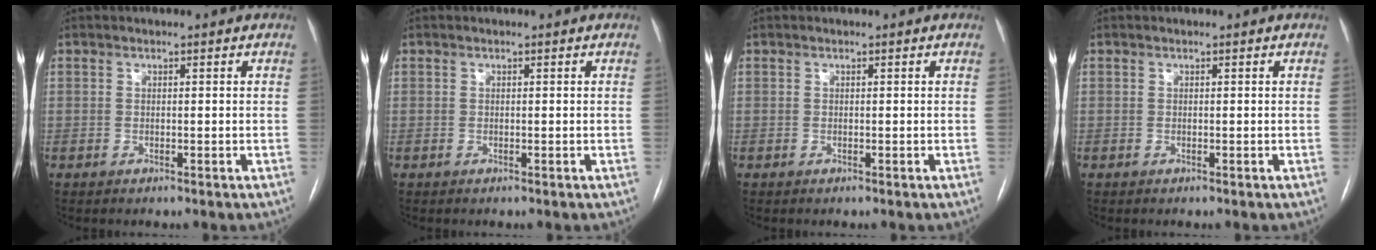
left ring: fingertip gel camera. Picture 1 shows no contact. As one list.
[{"total": 0.0}, {"total": 0.0}, {"total": 0.0}]